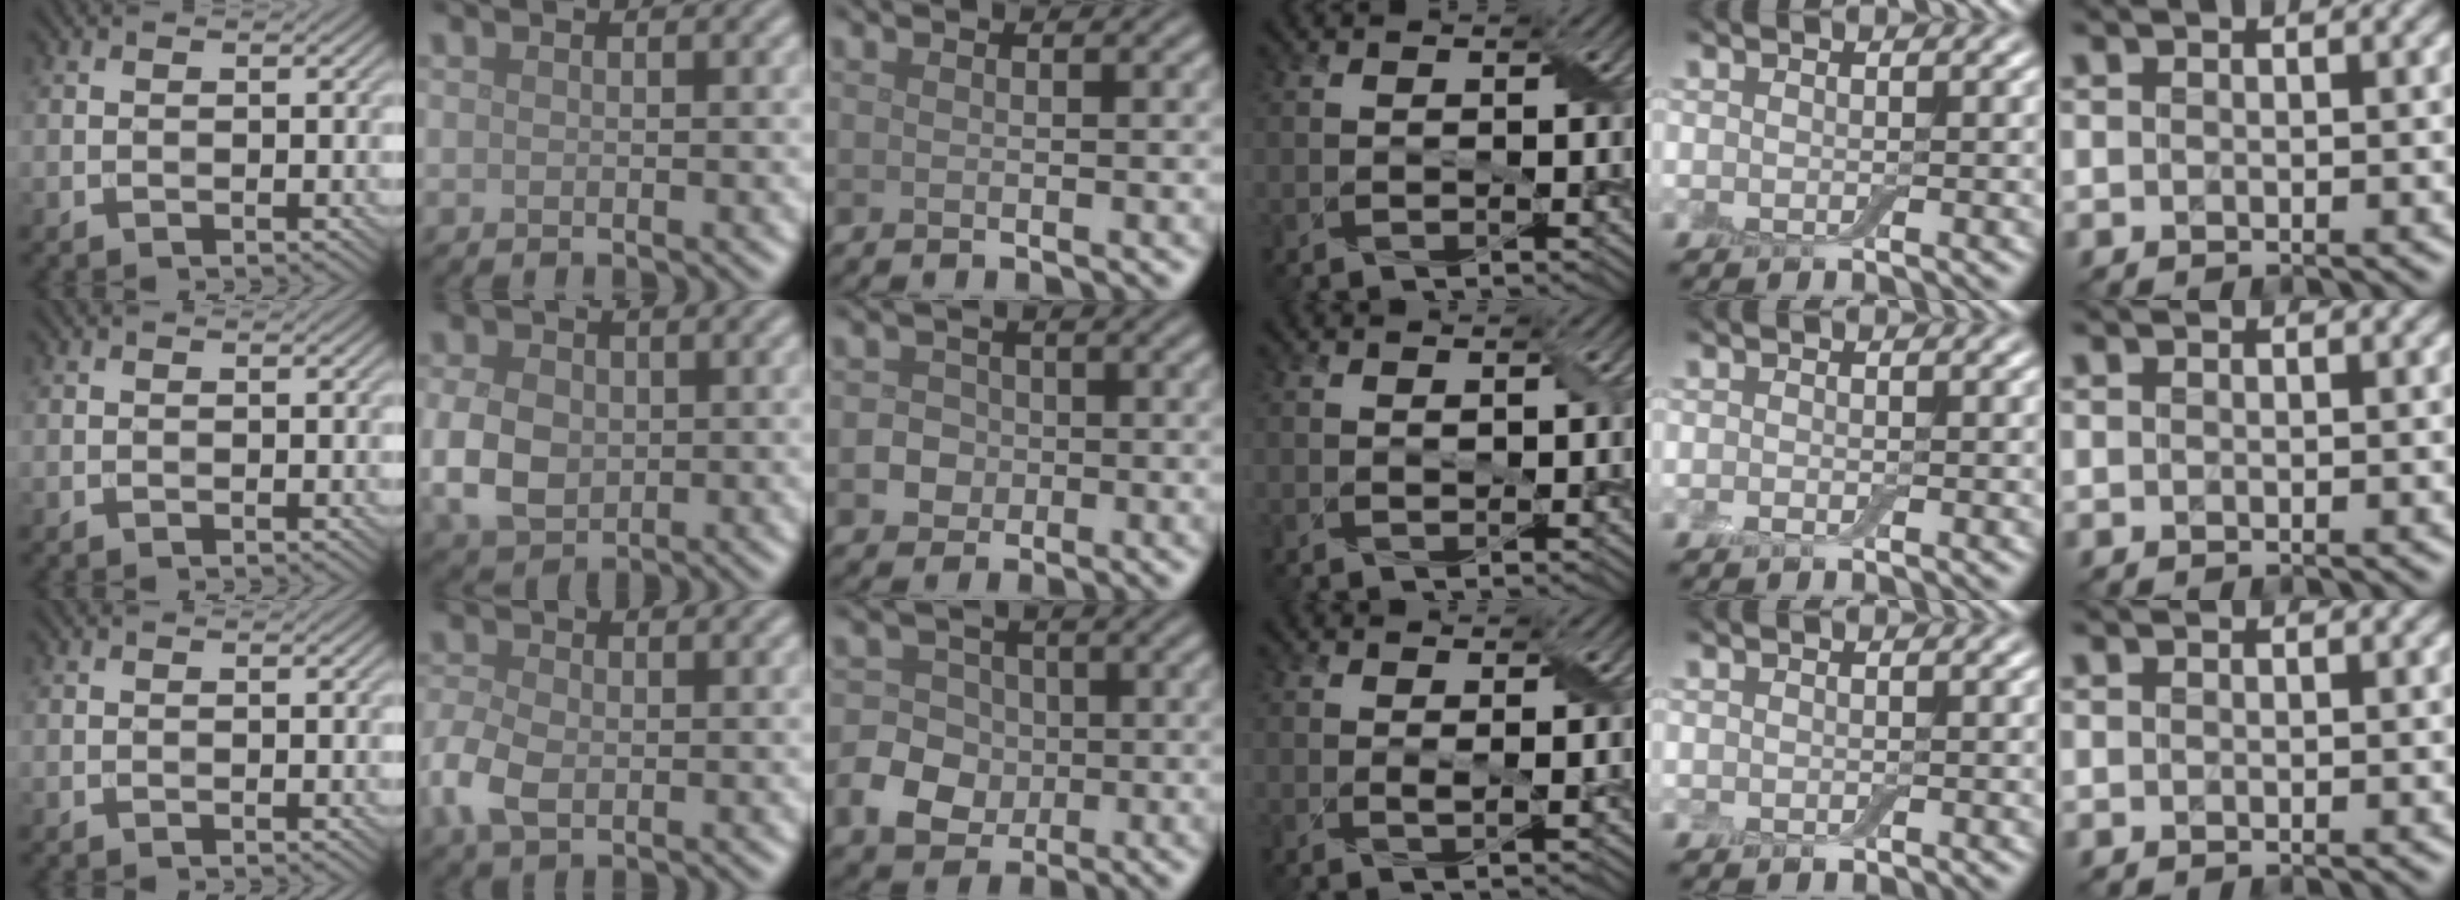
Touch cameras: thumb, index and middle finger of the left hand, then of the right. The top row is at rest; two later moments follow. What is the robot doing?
{"motion": "fold", "object": "aluminum foil"}